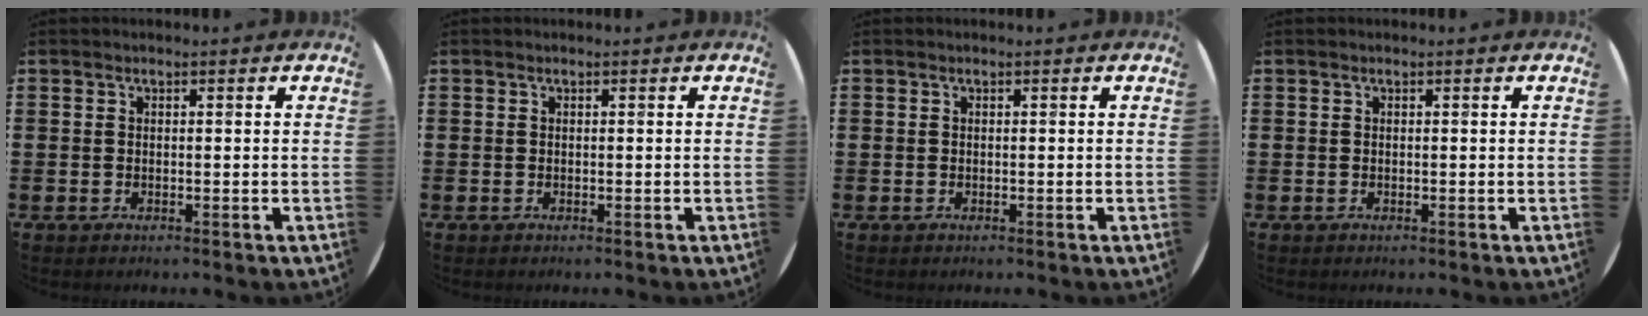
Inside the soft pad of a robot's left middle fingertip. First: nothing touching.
{"total": 0.0}
{"total": 0.0}
{"total": 0.0}